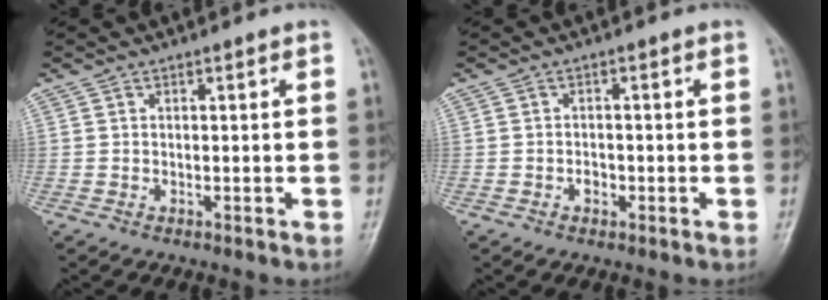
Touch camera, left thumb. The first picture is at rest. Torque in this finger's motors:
{"motor_torque": [-0.16, 0.19, 0.10, 0.08, 0.00]}